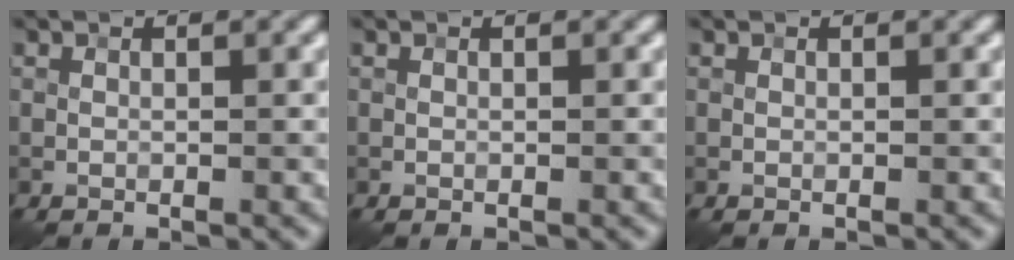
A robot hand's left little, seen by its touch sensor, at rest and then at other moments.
{"total": 0.0}
{"total": 0.0}